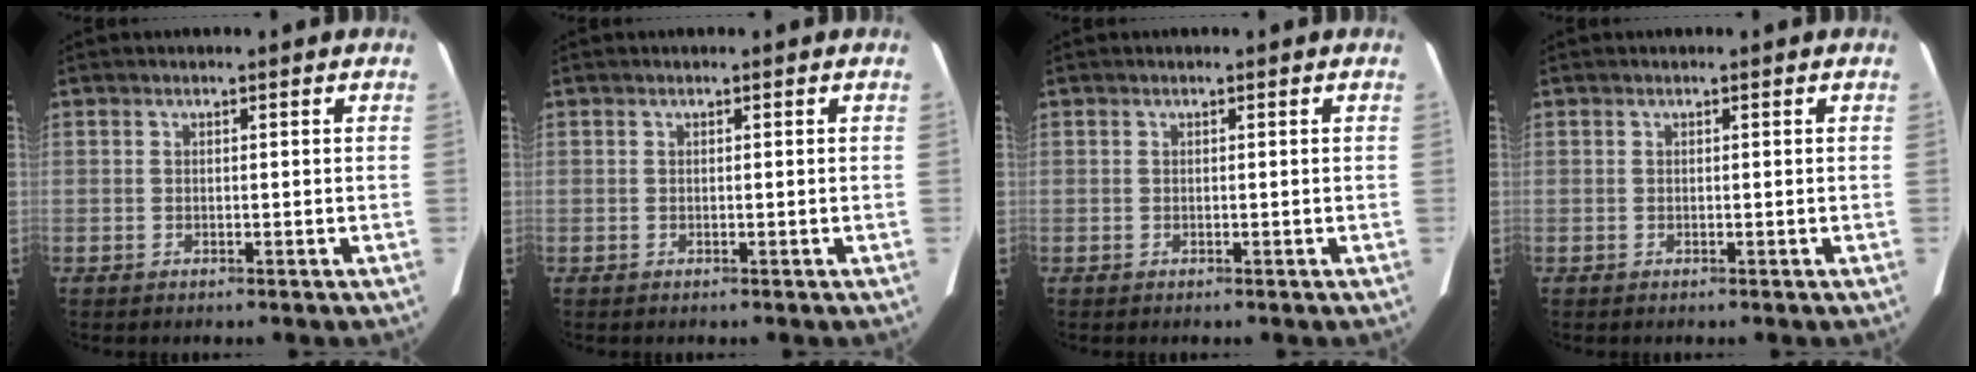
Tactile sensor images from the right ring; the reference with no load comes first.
{"total": 0.0}
{"total": 0.0}
{"total": 0.0}